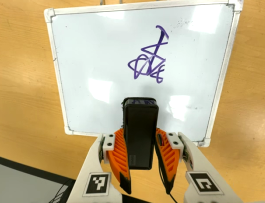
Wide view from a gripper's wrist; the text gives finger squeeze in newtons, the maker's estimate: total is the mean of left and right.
{"total": 8.9, "left": 6.6, "right": 11.3}